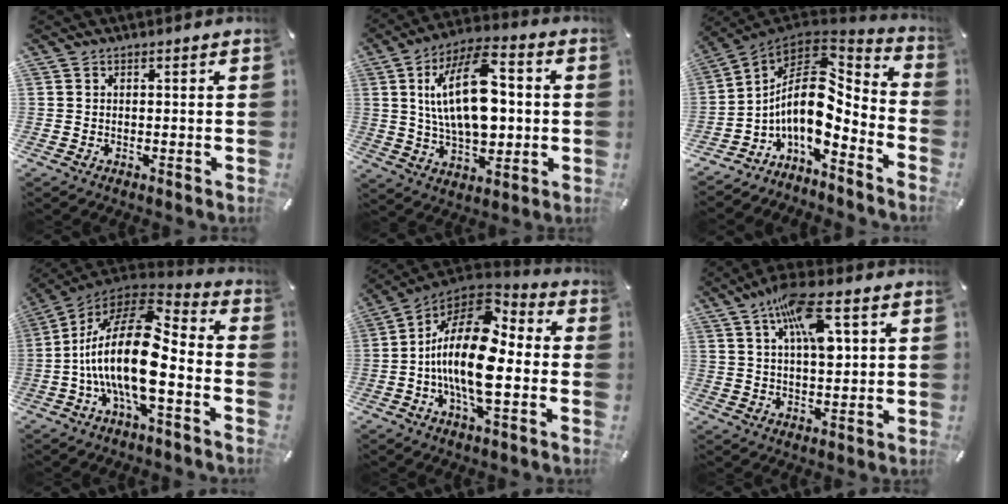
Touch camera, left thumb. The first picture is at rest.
{"total": 20.0, "force": [2.4, 10.8, 16.6], "torque": [-0.323, 0.001, 0.036]}
{"total": 13.2, "force": [-0.7, 6.8, 11.3], "torque": [-0.225, -0.033, -0.021]}
{"total": 22.5, "force": [-3.4, 9.3, 20.2], "torque": [-0.429, 0.002, -0.065]}
{"total": 20.5, "force": [-1.4, 9.5, 18.1], "torque": [-0.360, -0.008, -0.029]}
{"total": 13.4, "force": [5.0, 5.5, 11.2], "torque": [-0.184, -0.002, 0.086]}